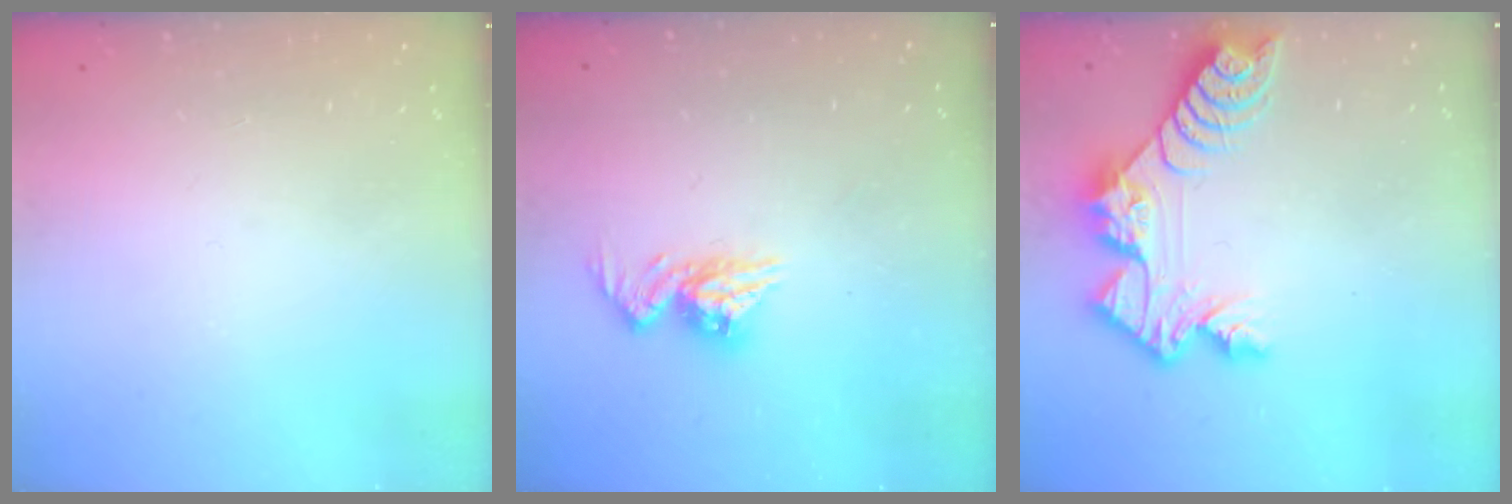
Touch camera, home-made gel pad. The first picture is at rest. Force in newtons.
{"total": 9.8, "press": 9.8, "slide": 0.8}
{"total": 11.2, "press": 11.1, "slide": 1.0}